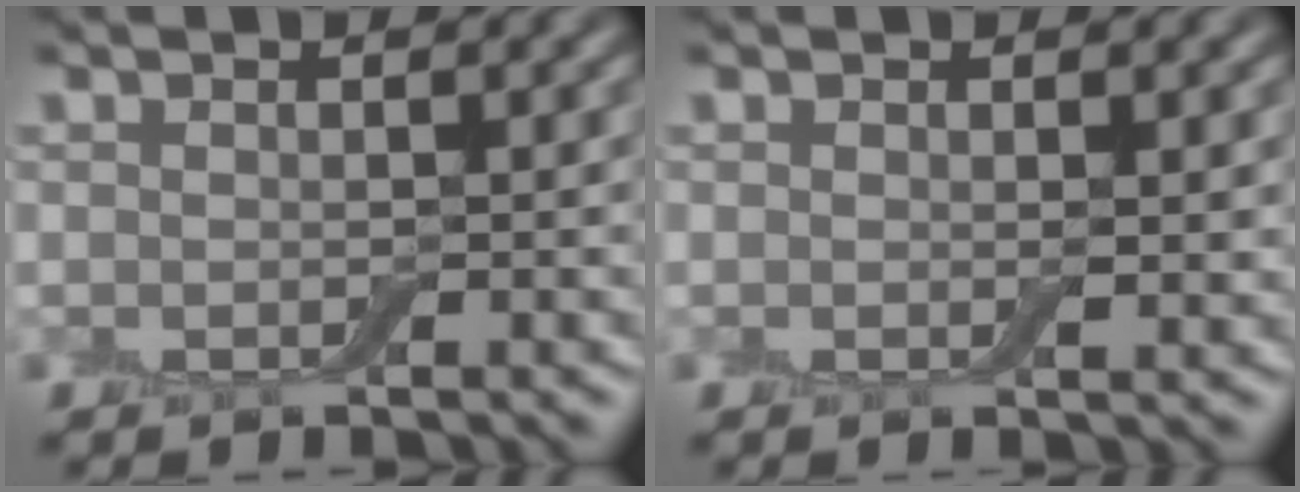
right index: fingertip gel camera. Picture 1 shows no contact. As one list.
[{"total": 0.9, "force": [0.2, 0.3, 0.9], "torque": [-0.012, -0.004, 0.002]}]